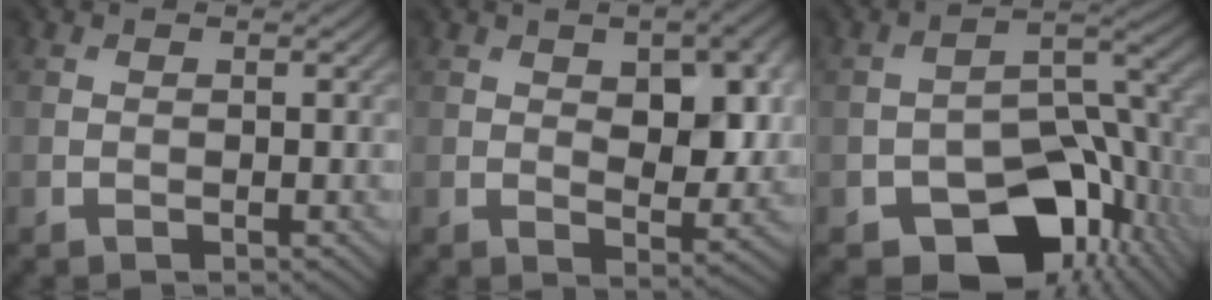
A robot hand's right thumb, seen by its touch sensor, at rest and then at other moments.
{"total": 8.6, "force": [1.7, 4.6, 7.1], "torque": [-0.112, -0.007, 0.031]}
{"total": 13.8, "force": [-6.8, 8.1, 8.8], "torque": [-0.128, -0.028, -0.110]}